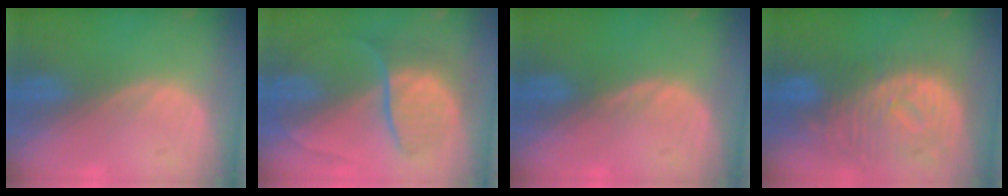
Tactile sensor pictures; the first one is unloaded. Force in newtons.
{"total": 7.0, "press": 6.9, "slide": 1.5}
{"total": 0.7, "press": 0.7, "slide": 0.2}
{"total": 11.4, "press": 9.9, "slide": 5.6}